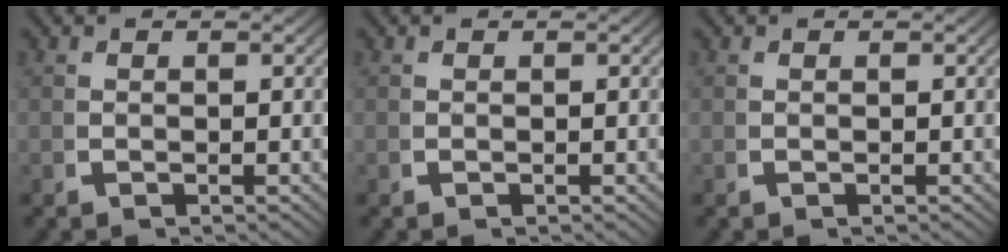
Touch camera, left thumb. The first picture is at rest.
{"total": 0.0}
{"total": 0.0}